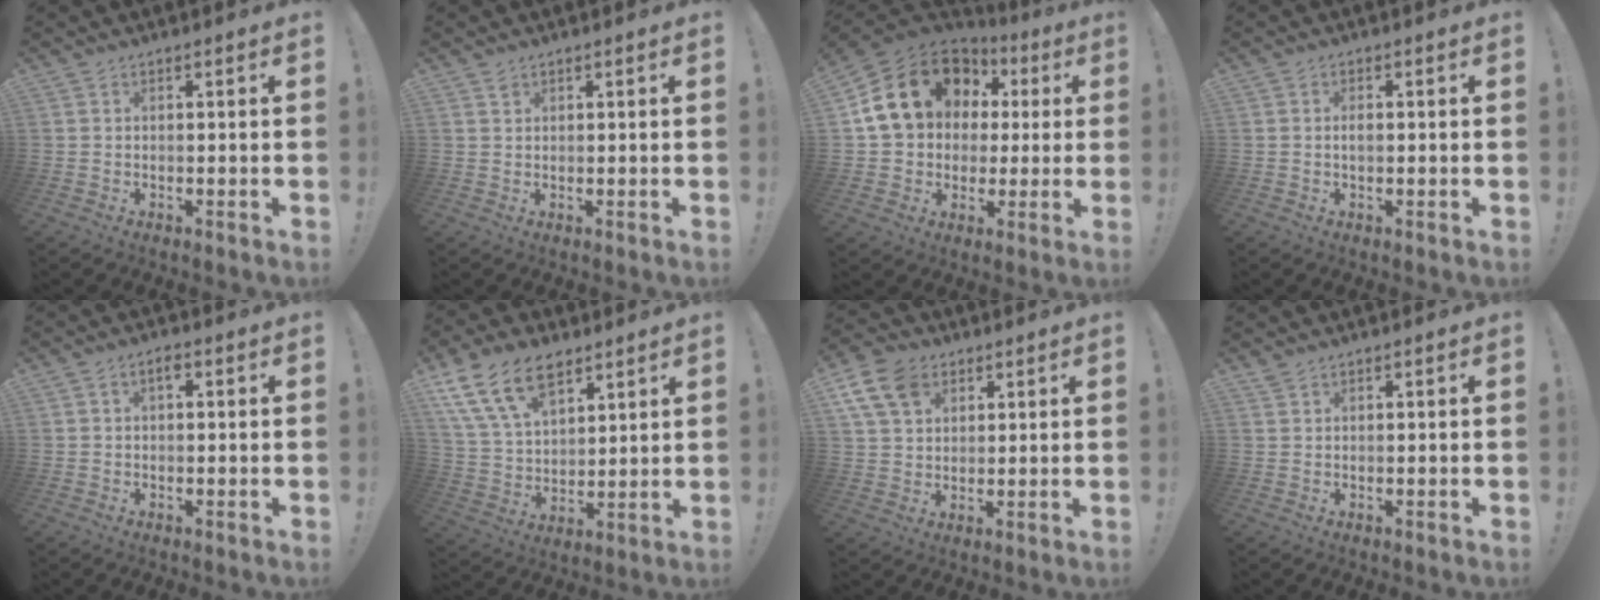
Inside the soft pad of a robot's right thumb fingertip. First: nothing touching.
{"total": 1.2, "force": [1.0, 0.6, 0.4], "torque": [0.000, -0.004, 0.018]}
{"total": 20.0, "force": [6.4, 15.6, 10.7], "torque": [-0.172, -0.015, 0.143]}
{"total": 1.2, "force": [-0.1, 0.5, 1.1], "torque": [-0.014, -0.001, -0.004]}
{"total": 2.1, "force": [0.4, 1.3, 1.6], "torque": [-0.025, 0.005, 0.005]}
{"total": 17.1, "force": [10.1, 10.0, 9.5], "torque": [-0.175, -0.045, 0.191]}
{"total": 11.5, "force": [5.6, 8.0, 6.1], "torque": [-0.106, -0.020, 0.111]}
{"total": 1.0, "force": [0.9, 0.3, 0.4], "torque": [-0.014, 0.001, 0.018]}